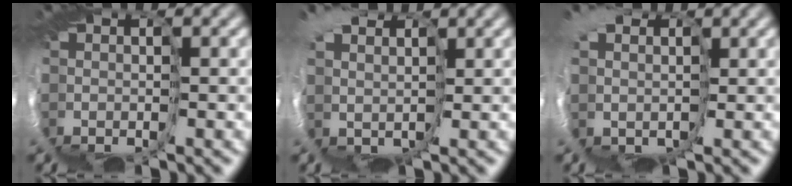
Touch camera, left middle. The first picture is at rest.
{"total": 3.9, "force": [2.6, 2.6, 1.3], "torque": [-0.035, -0.001, 0.030]}
{"total": 4.8, "force": [1.6, 3.9, 2.2], "torque": [-0.043, -0.014, 0.018]}